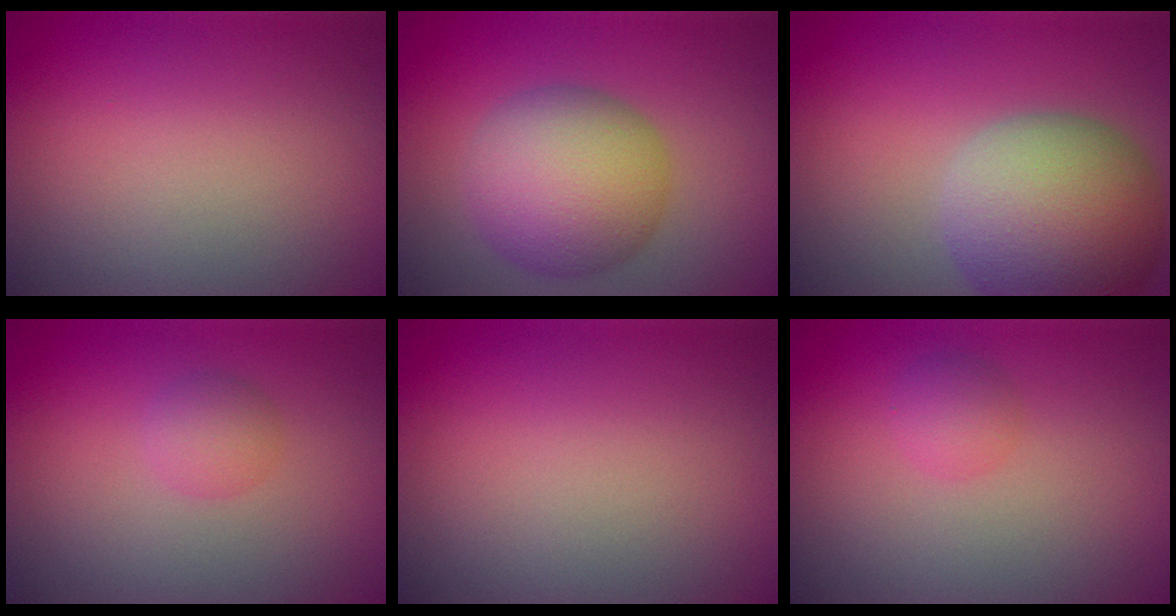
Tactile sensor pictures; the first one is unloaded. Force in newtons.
{"total": 7.9, "press": 7.9, "slide": 0.3}
{"total": 10.1, "press": 10.1, "slide": 0.9}
{"total": 1.7, "press": 1.7, "slide": 0.0}
{"total": 0.0}
{"total": 1.6, "press": 1.6, "slide": 0.0}